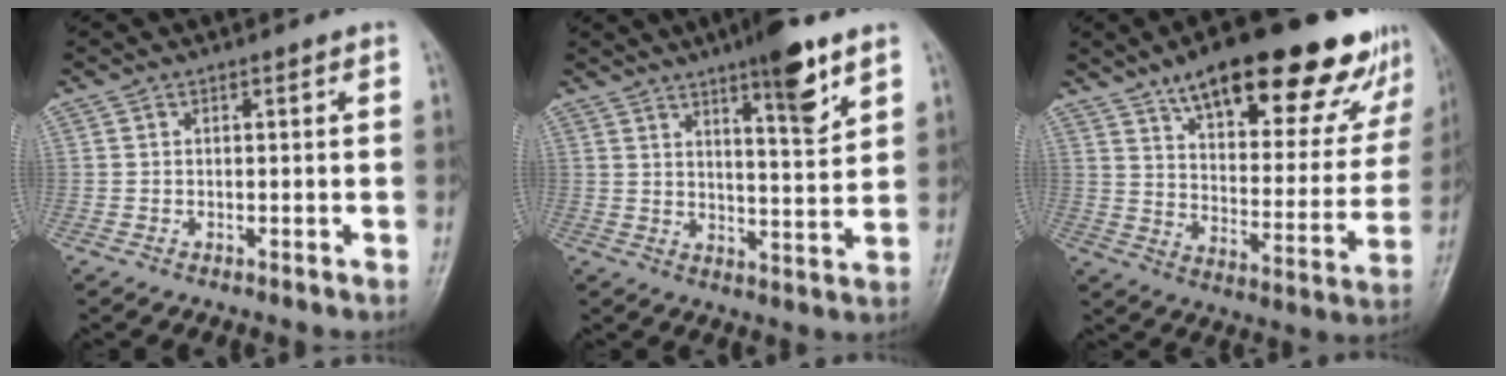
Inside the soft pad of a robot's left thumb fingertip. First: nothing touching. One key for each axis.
{"total": 10.5, "fx": 6.5, "fy": 2.0, "fz": 8.0, "tx": -0.105, "ty": -0.040, "tz": 0.097}
{"total": 27.4, "fx": 18.8, "fy": 9.5, "fz": 17.5, "tx": -0.205, "ty": -0.056, "tz": 0.269}